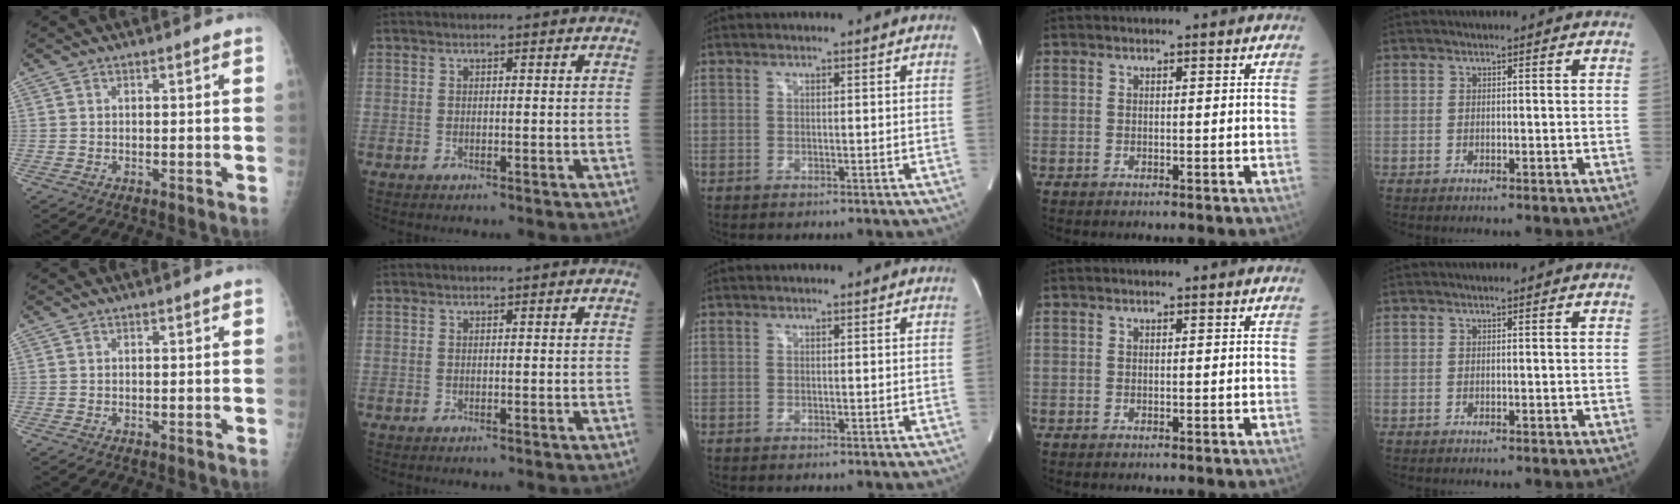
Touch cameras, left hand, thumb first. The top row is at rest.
{}